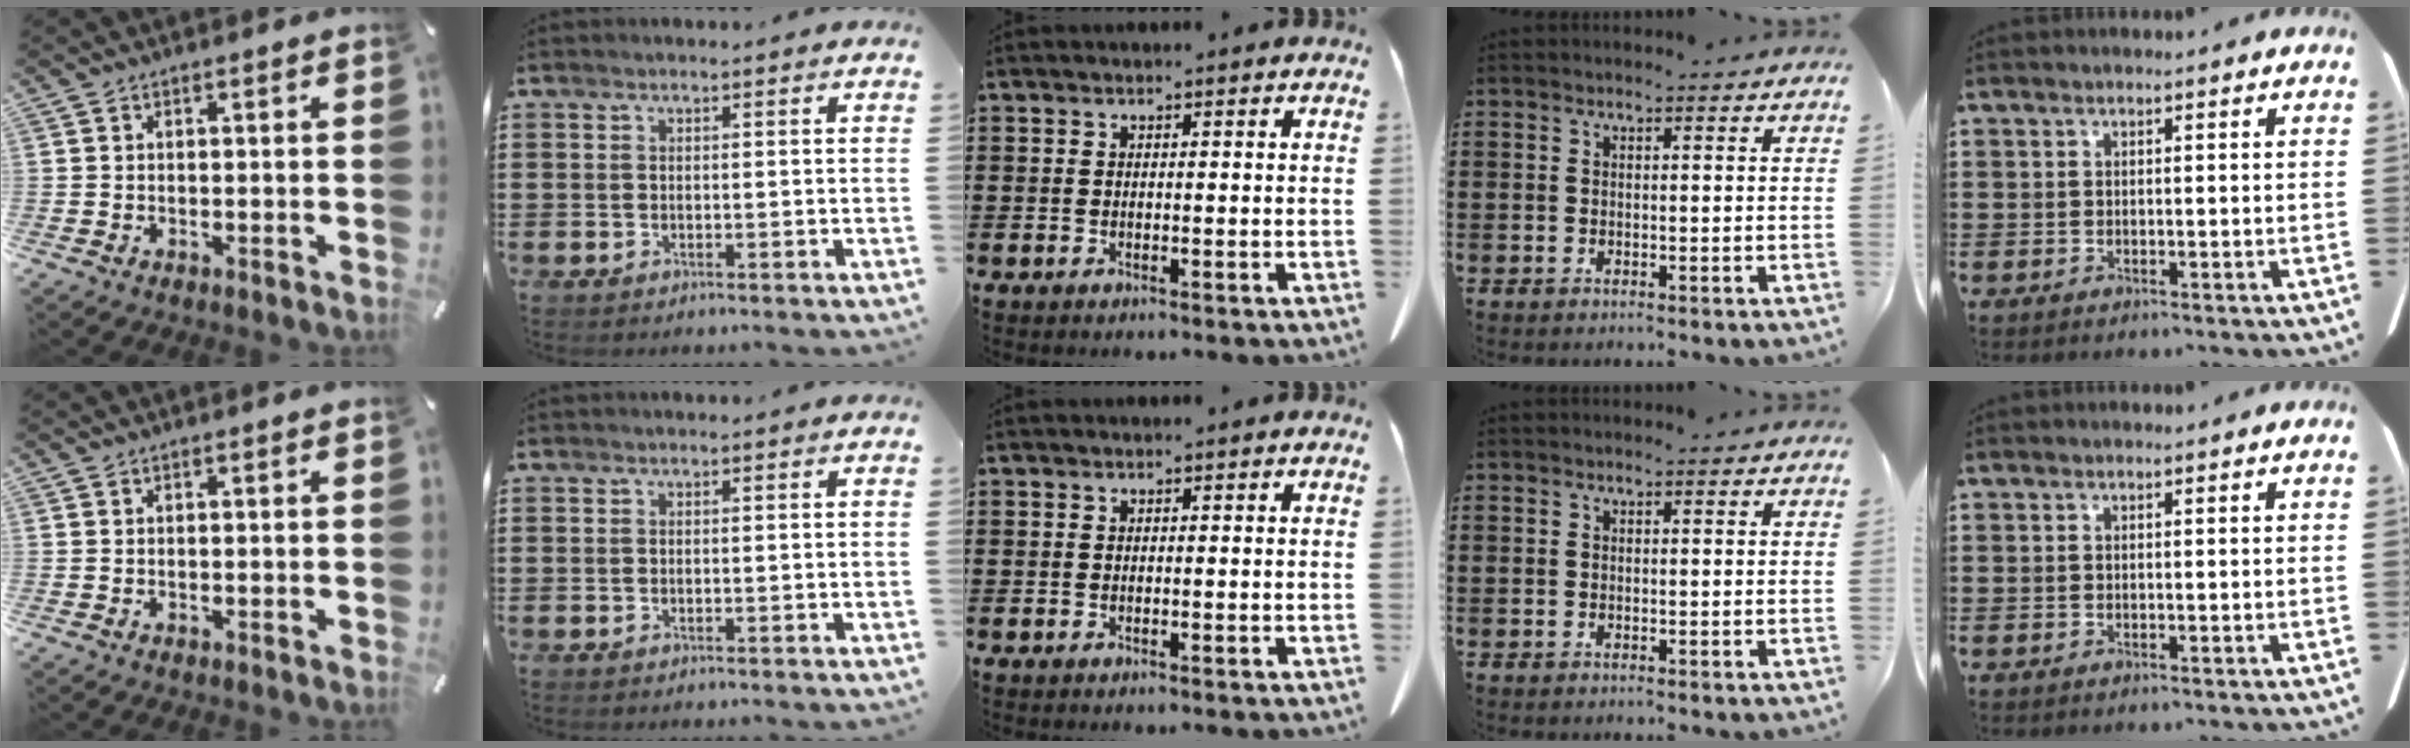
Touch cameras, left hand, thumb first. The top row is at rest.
{}